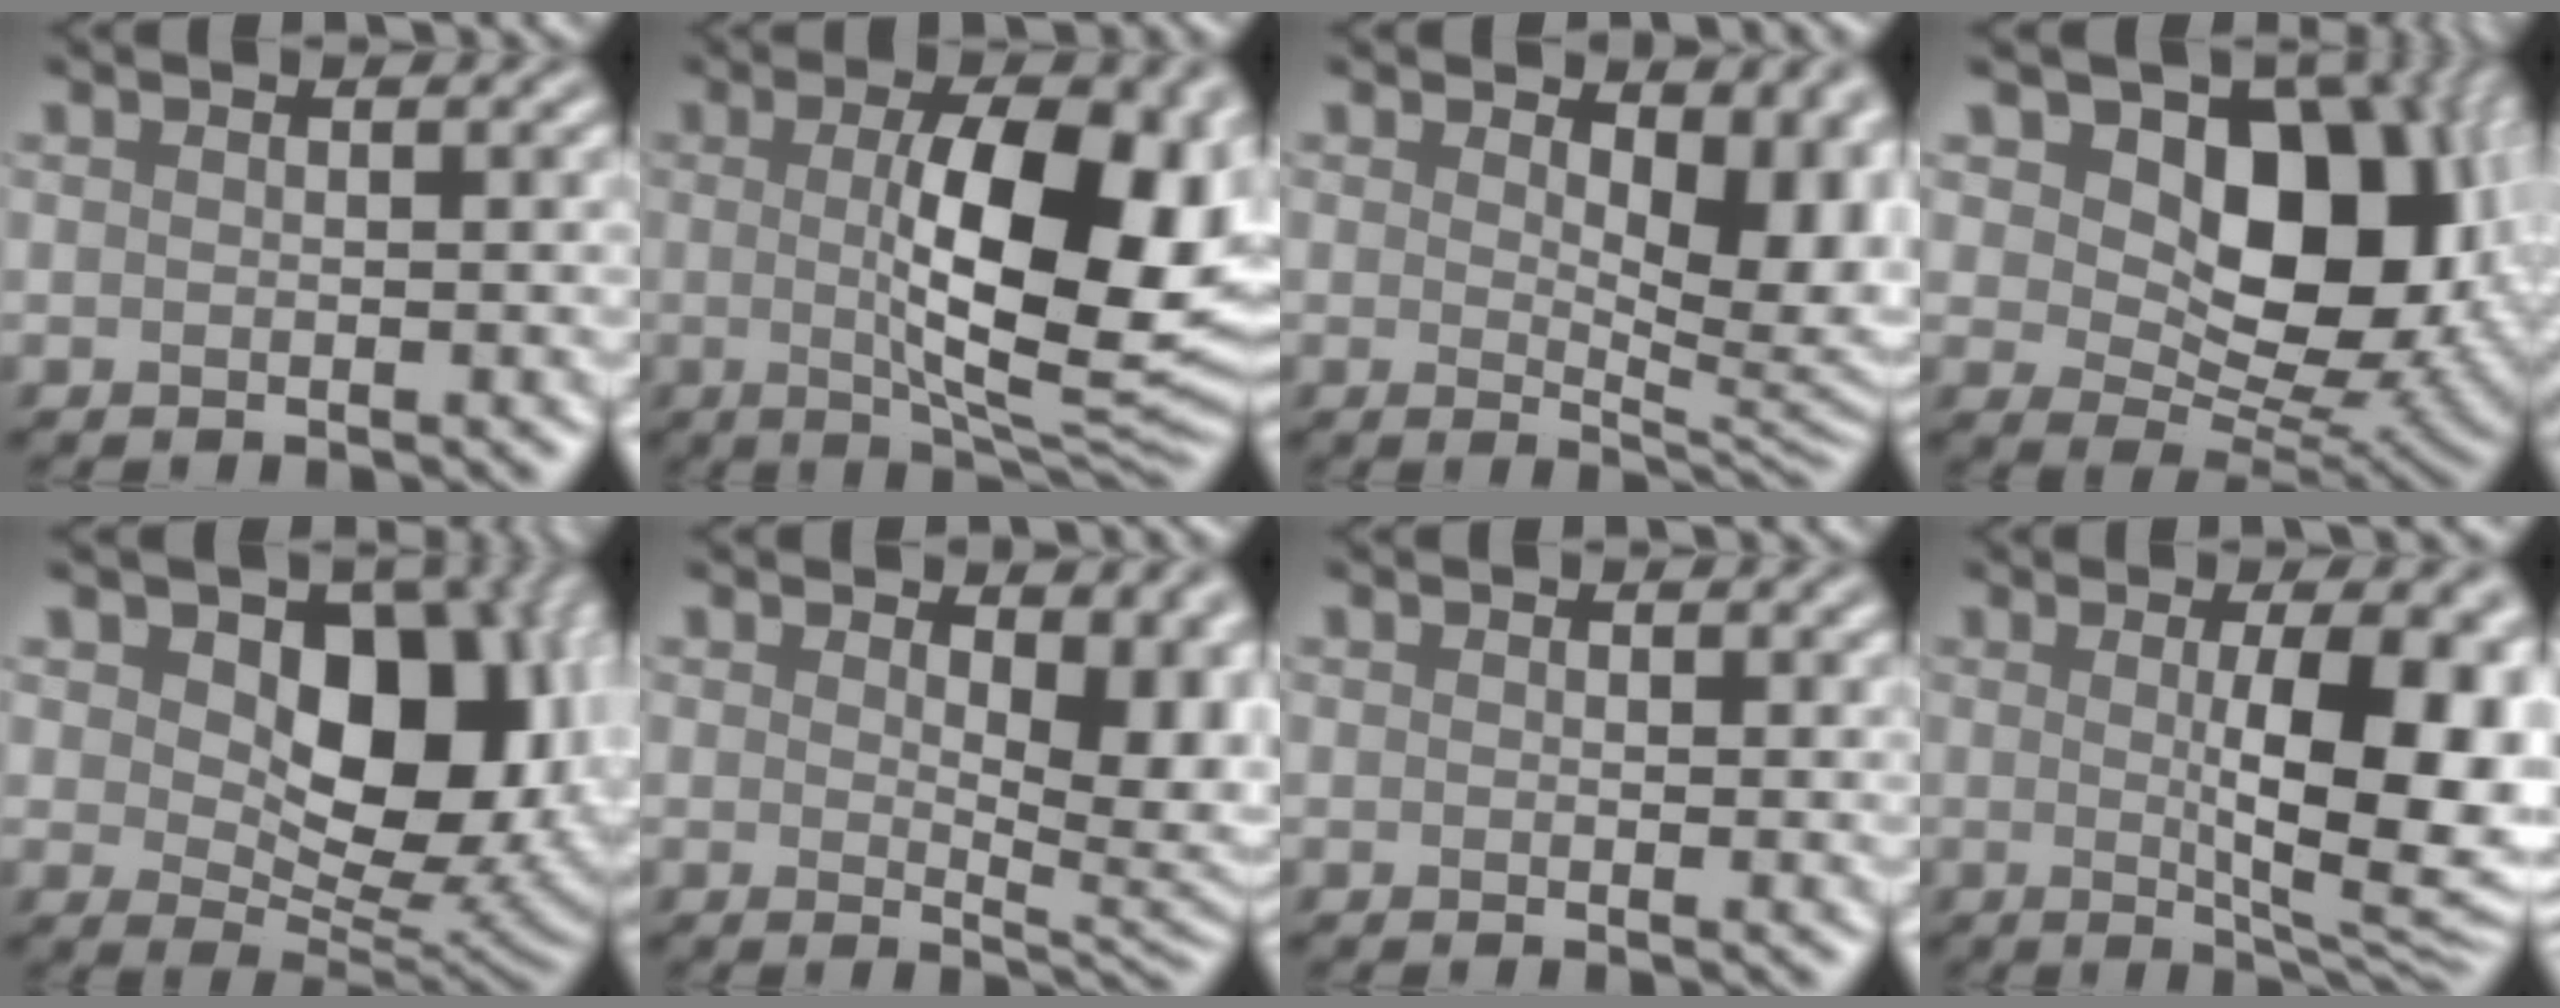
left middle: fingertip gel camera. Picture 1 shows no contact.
{"total": 13.1, "force": [0.8, 4.6, 12.2], "torque": [-0.165, -0.001, 0.015]}
{"total": 6.5, "force": [1.6, 3.5, 5.2], "torque": [-0.071, -0.010, 0.024]}
{"total": 14.0, "force": [3.8, 9.1, 10.0], "torque": [-0.123, -0.003, 0.056]}
{"total": 12.3, "force": [3.1, 7.8, 9.0], "torque": [-0.110, -0.009, 0.045]}
{"total": 5.7, "force": [1.4, 3.1, 4.6], "torque": [-0.061, -0.012, 0.025]}
{"total": 0.6, "force": [0.3, 0.4, 0.3], "torque": [-0.002, -0.004, 0.002]}
{"total": 10.4, "force": [0.6, 2.6, 10.0], "torque": [-0.132, -0.008, 0.015]}